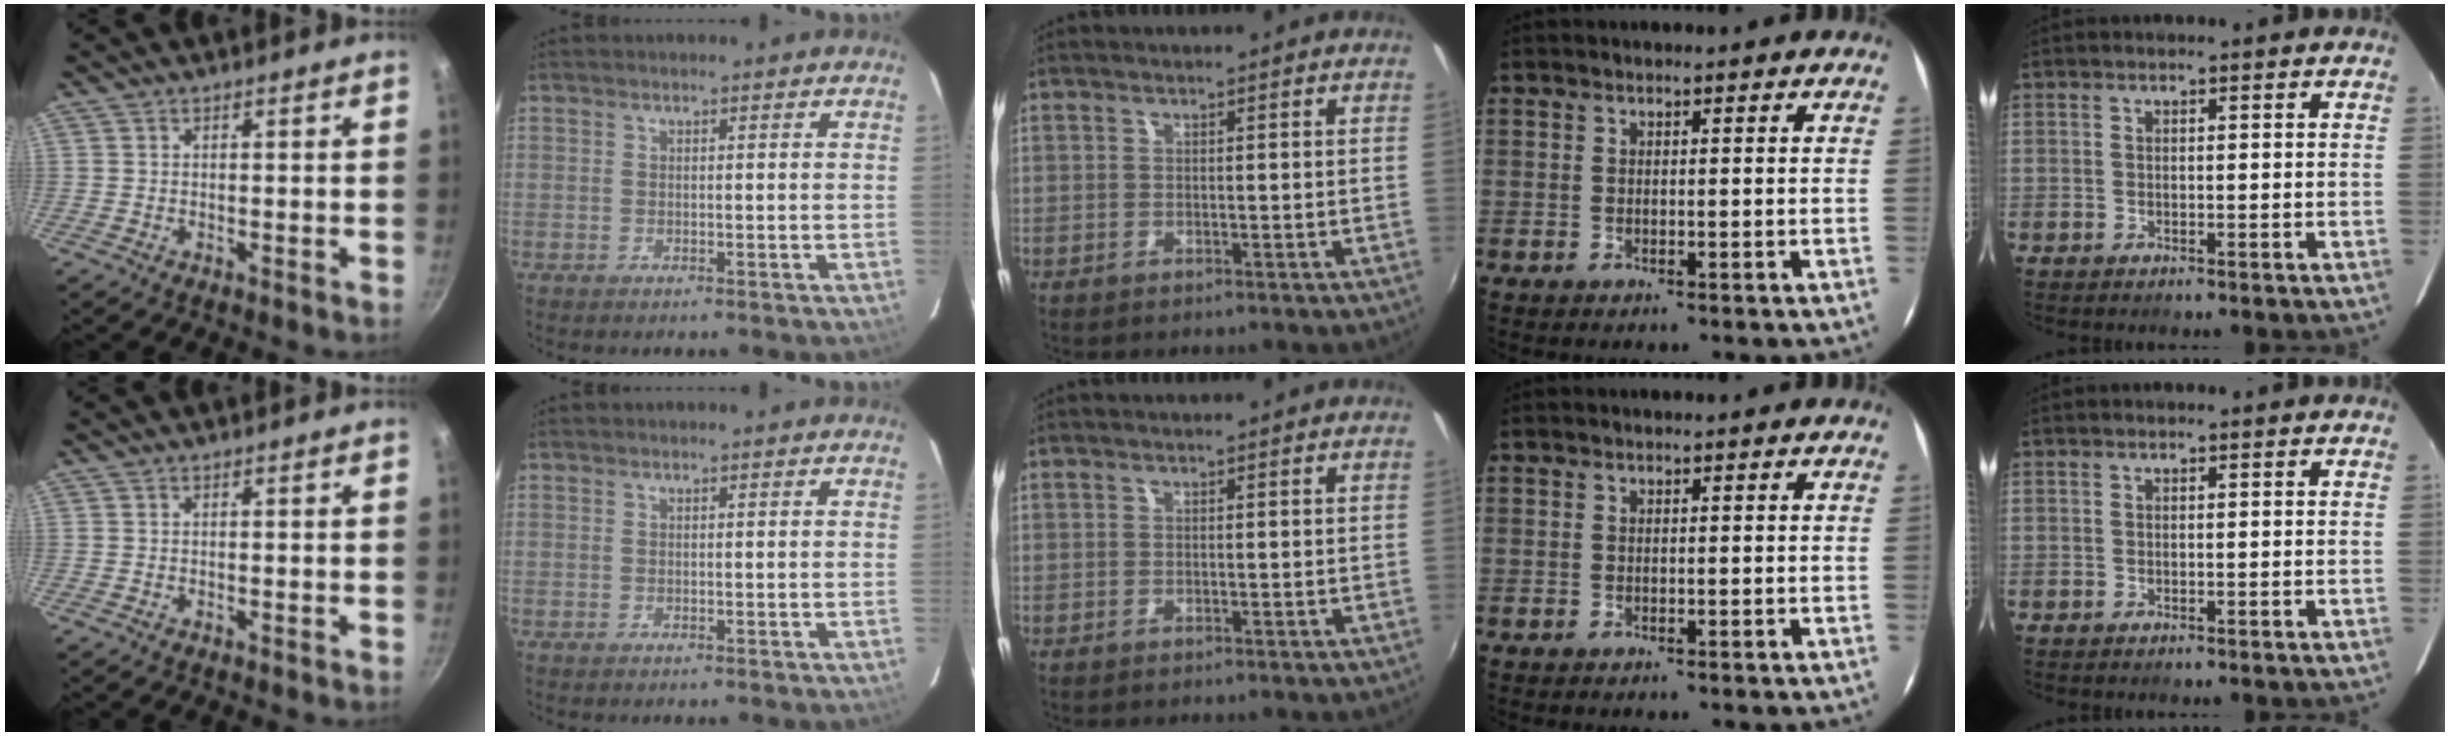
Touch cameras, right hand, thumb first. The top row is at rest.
{}